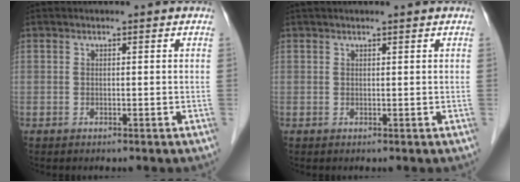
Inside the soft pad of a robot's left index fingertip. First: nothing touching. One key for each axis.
{"total": 2.1, "fx": 1.7, "fy": -0.2, "fz": 1.1, "tx": -0.012, "ty": 0.021, "tz": 0.029}